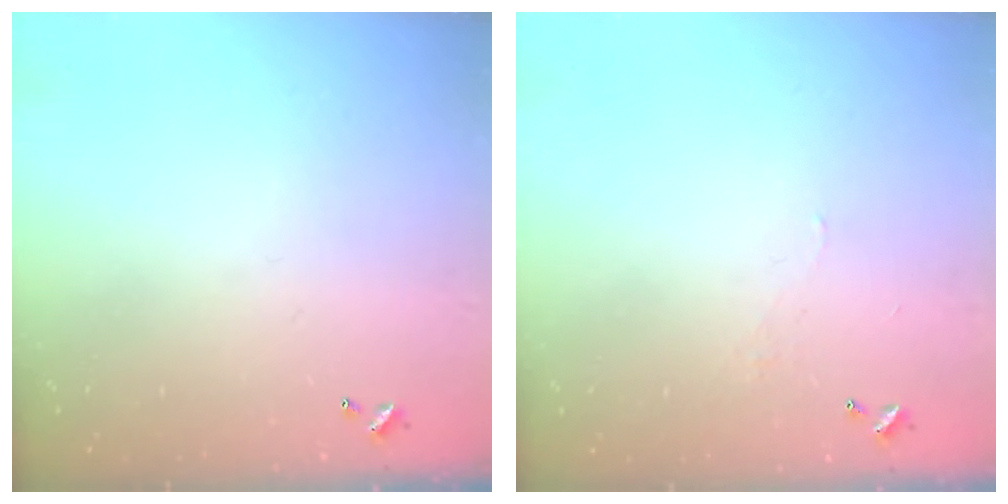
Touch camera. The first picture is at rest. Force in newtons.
{"total": 2.2, "press": 2.2, "slide": 0.5}